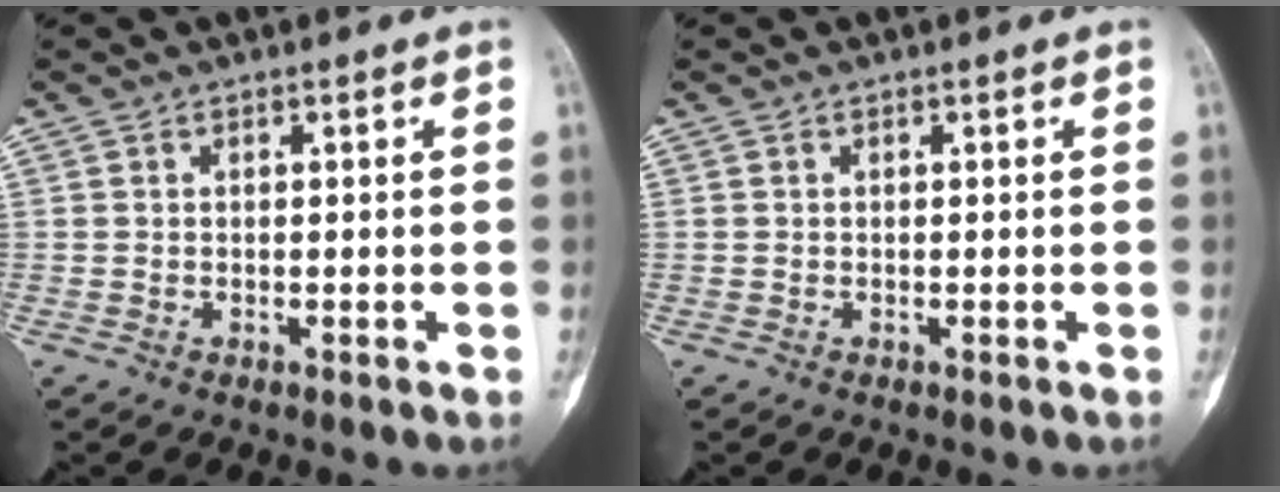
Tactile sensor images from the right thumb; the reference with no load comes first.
{"total": 0.0}